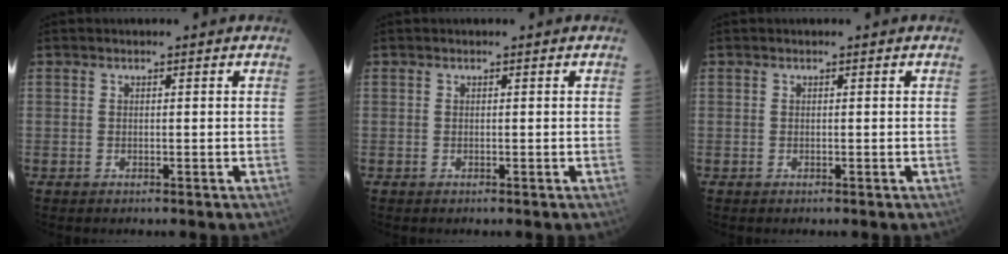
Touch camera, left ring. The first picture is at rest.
{"total": 0.0}
{"total": 0.0}